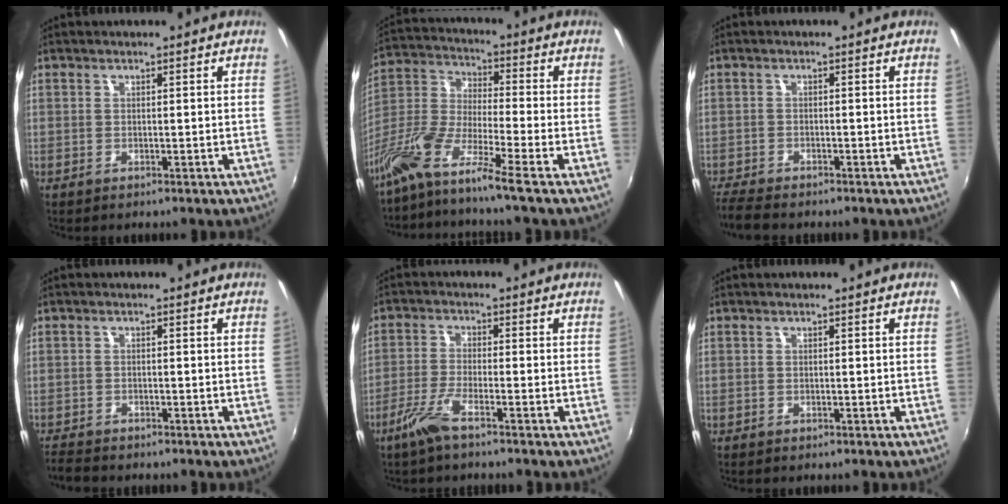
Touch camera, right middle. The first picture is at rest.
{"total": 11.6, "force": [-8.4, -0.5, 7.9], "torque": [-0.155, -0.020, -0.172]}
{"total": 5.0, "force": [-4.6, 0.9, 1.7], "torque": [-0.052, -0.025, -0.088]}
{"total": 3.4, "force": [-3.3, 0.8, 0.8], "torque": [-0.031, -0.017, -0.064]}
{"total": 5.4, "force": [-3.7, 0.3, 3.9], "torque": [-0.095, -0.008, -0.076]}
{"total": 0.0}